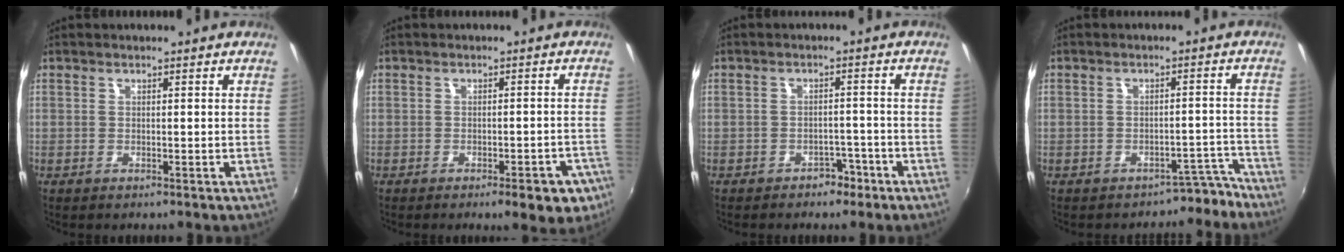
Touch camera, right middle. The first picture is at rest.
{"total": 6.6, "force": [-4.0, 2.7, 4.5], "torque": [-0.059, 0.003, -0.039]}
{"total": 3.4, "force": [-2.5, 2.1, 1.0], "torque": [-0.023, 0.007, -0.030]}
{"total": 4.6, "force": [-4.1, 2.1, 0.0], "torque": [0.017, 0.040, -0.046]}